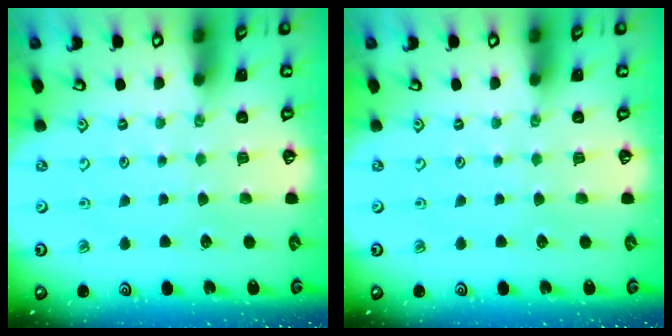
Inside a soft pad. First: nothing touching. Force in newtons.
{"total": 0.0}